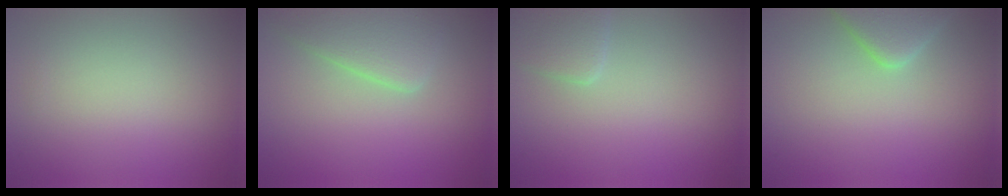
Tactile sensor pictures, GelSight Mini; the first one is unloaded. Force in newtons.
{"total": 3.9, "press": 3.9, "slide": 0.2}
{"total": 2.1, "press": 2.0, "slide": 0.2}
{"total": 3.7, "press": 3.7, "slide": 0.2}